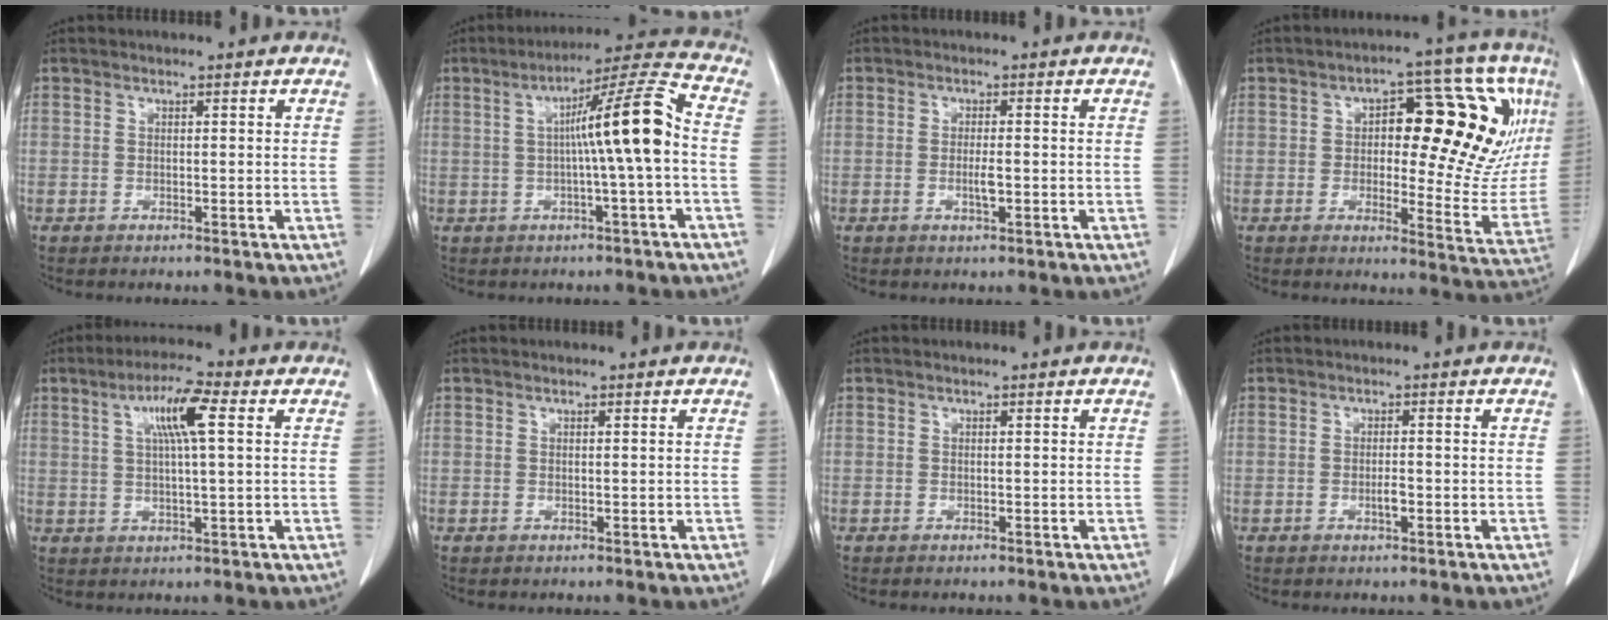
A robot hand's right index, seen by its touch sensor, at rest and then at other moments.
{"total": 10.9, "force": [-0.1, -0.4, 10.9], "torque": [-0.169, 0.026, -0.005]}
{"total": 2.2, "force": [-0.6, 0.3, 2.1], "torque": [-0.042, -0.001, -0.011]}
{"total": 21.3, "force": [5.3, 8.4, 18.8], "torque": [-0.224, 0.032, 0.075]}
{"total": 7.4, "force": [2.4, 0.6, 7.0], "torque": [-0.128, 0.011, 0.042]}
{"total": 0.0}
{"total": 0.0}
{"total": 1.6, "force": [-0.6, 0.3, 1.4], "torque": [-0.026, 0.001, -0.011]}